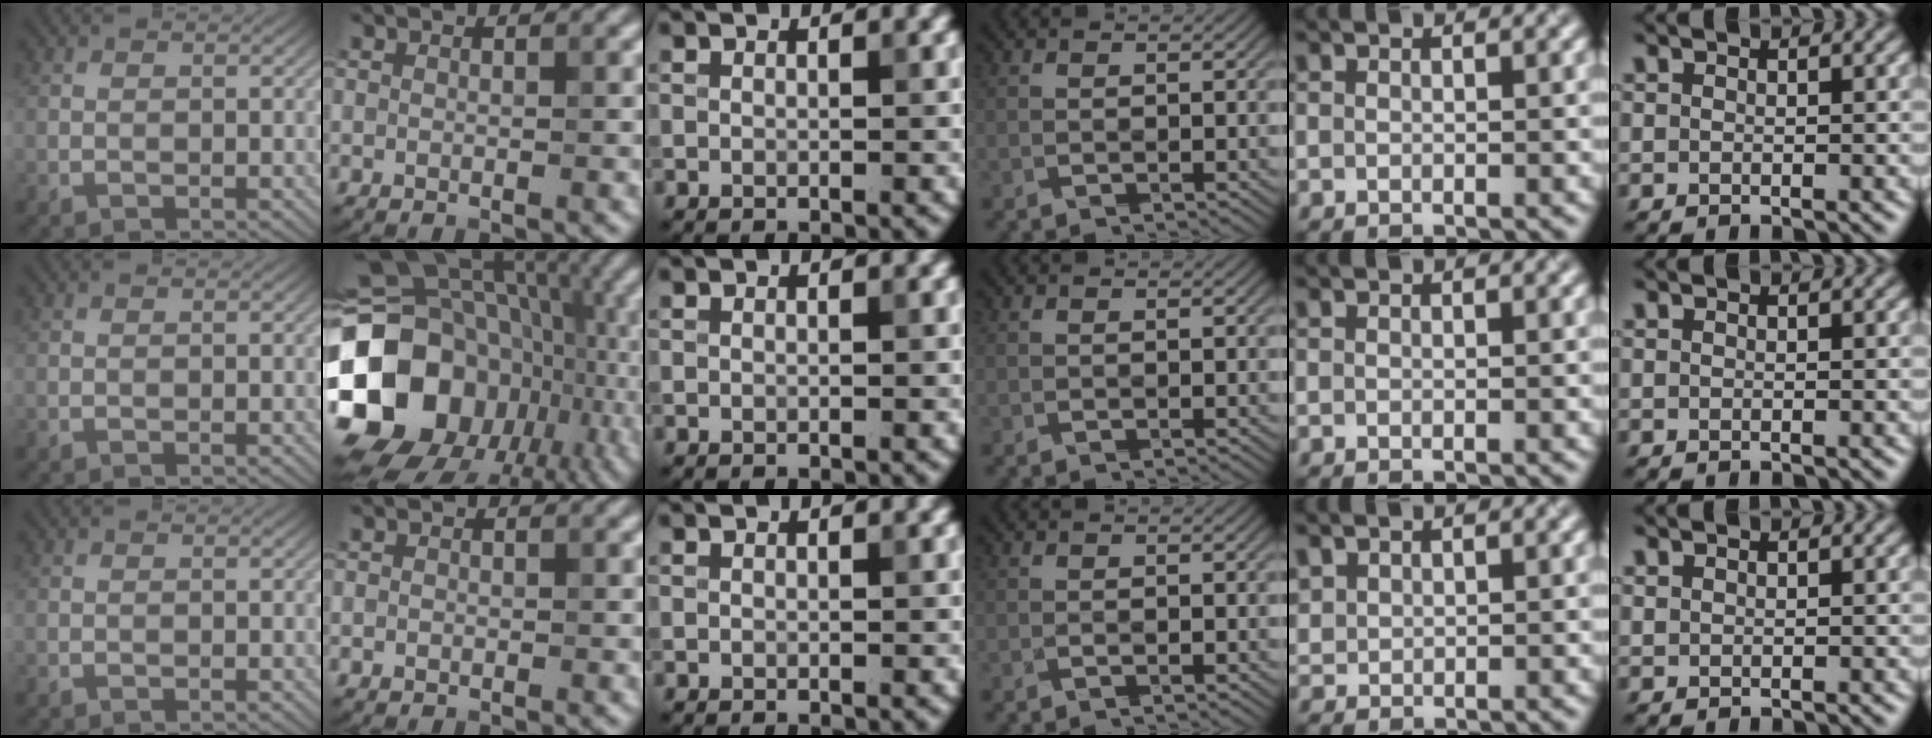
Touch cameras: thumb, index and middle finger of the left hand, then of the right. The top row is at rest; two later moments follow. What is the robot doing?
{"motion": "fold", "object": "aluminum foil"}